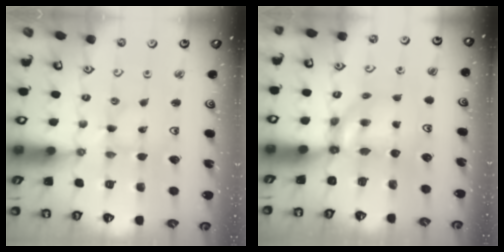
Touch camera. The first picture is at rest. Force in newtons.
{"total": 6.2, "press": 6.1, "slide": 0.7}